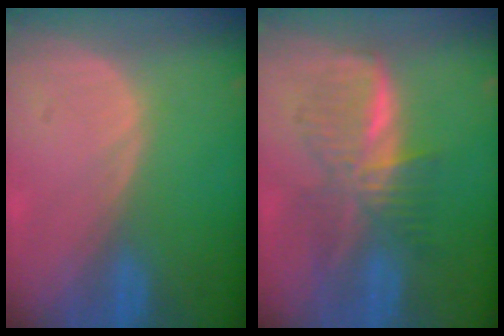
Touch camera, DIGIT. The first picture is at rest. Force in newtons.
{"total": 6.7, "press": 6.7, "slide": 0.2}